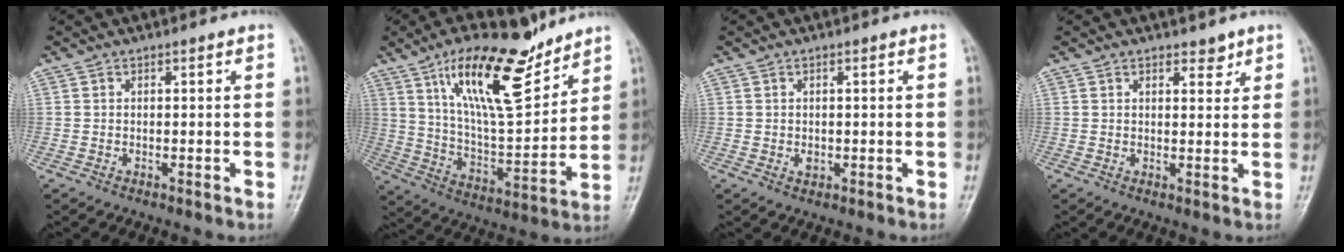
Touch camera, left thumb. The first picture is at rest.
{"total": 20.0, "force": [12.6, 6.6, 14.0], "torque": [-0.200, -0.066, 0.228]}
{"total": 1.5, "force": [0.0, 1.1, 1.0], "torque": [-0.009, -0.001, 0.002]}
{"total": 2.6, "force": [1.9, 1.3, 1.2], "torque": [-0.001, -0.011, 0.027]}